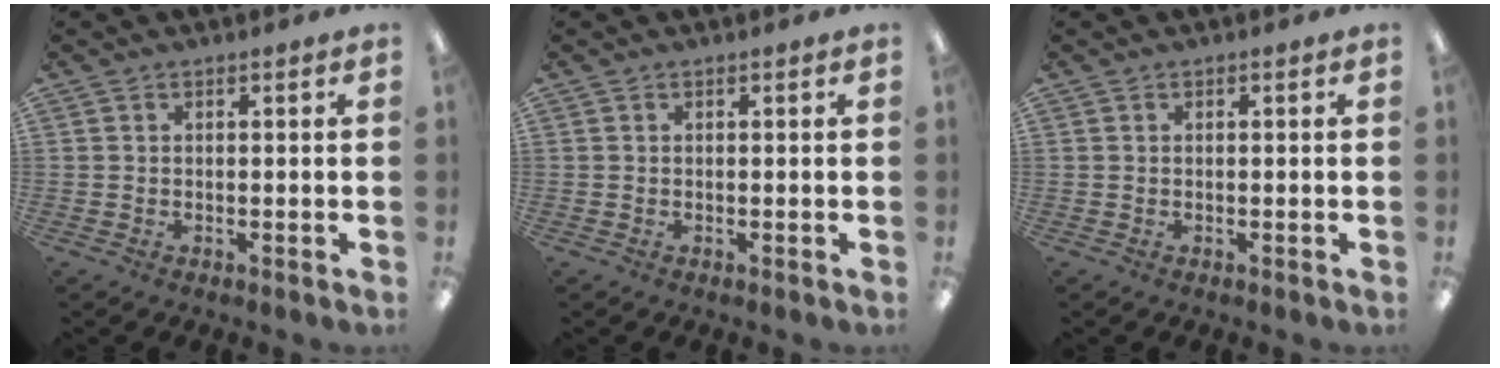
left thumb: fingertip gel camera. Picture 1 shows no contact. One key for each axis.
{"total": 0.0}
{"total": 0.0}